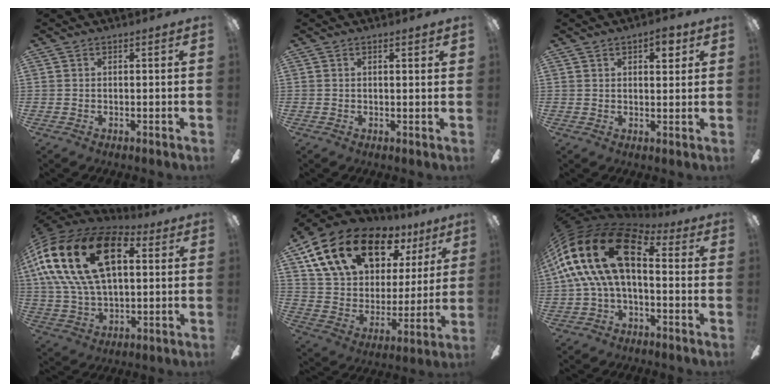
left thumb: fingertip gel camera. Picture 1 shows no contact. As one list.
[{"total": 1.4, "force": [0.8, 0.2, 1.2], "torque": [-0.018, -0.003, 0.012]}, {"total": 4.6, "force": [2.5, 2.1, 3.2], "torque": [-0.037, -0.005, 0.037]}, {"total": 25.4, "force": [8.3, 14.3, 19.3], "torque": [-0.394, -0.015, 0.135]}, {"total": 20.8, "force": [13.6, 11.2, 11.0], "torque": [-0.202, -0.070, 0.250]}, {"total": 21.3, "force": [4.0, 11.2, 17.6], "torque": [-0.342, 0.002, 0.075]}]